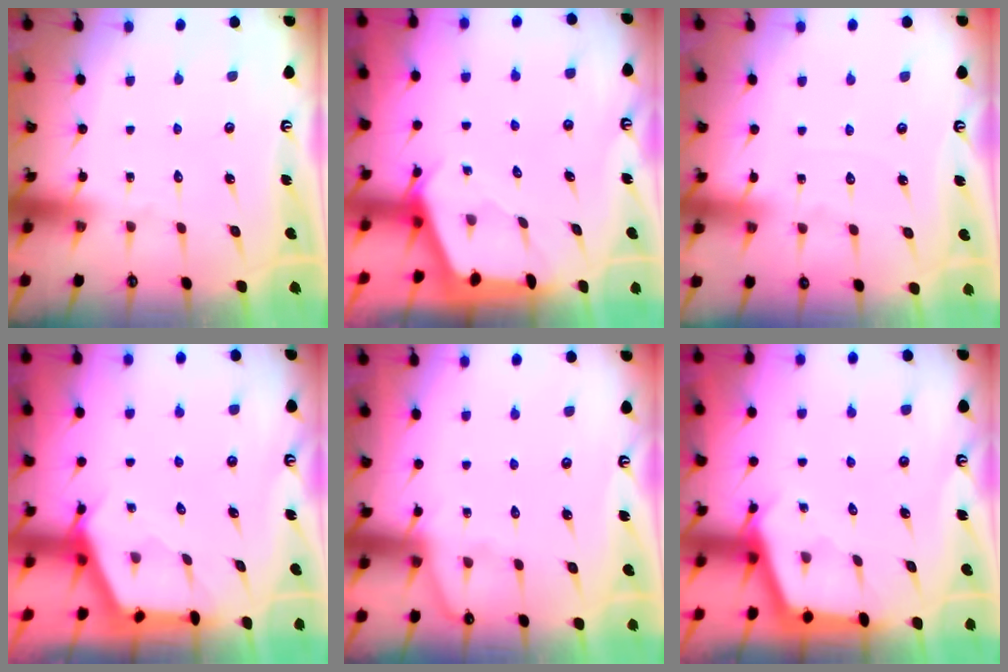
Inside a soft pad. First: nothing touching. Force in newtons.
{"total": 2.5, "press": 2.5, "slide": 0.2}
{"total": 3.1, "press": 3.1, "slide": 0.4}
{"total": 3.0, "press": 3.0, "slide": 0.4}
{"total": 2.0, "press": 2.0, "slide": 0.4}
{"total": 2.9, "press": 2.9, "slide": 0.3}